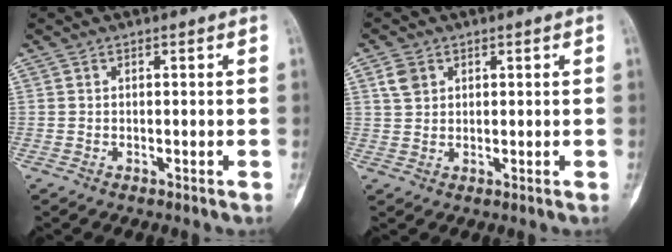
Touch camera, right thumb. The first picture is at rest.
{"total": 3.3, "force": [1.6, 2.4, 1.5], "torque": [-0.020, 0.002, 0.033]}